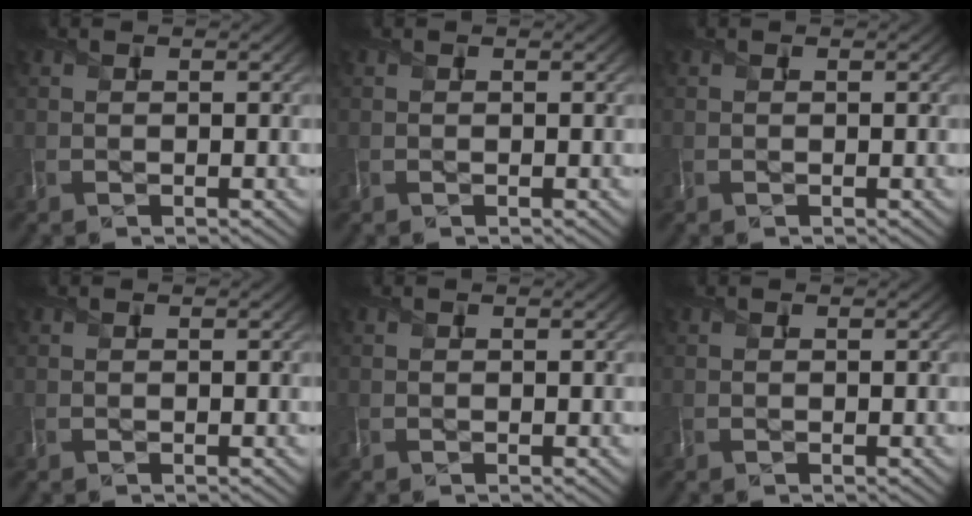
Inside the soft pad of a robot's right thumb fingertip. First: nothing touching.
{"total": 0.0}
{"total": 0.0}
{"total": 0.0}
{"total": 0.0}
{"total": 0.0}